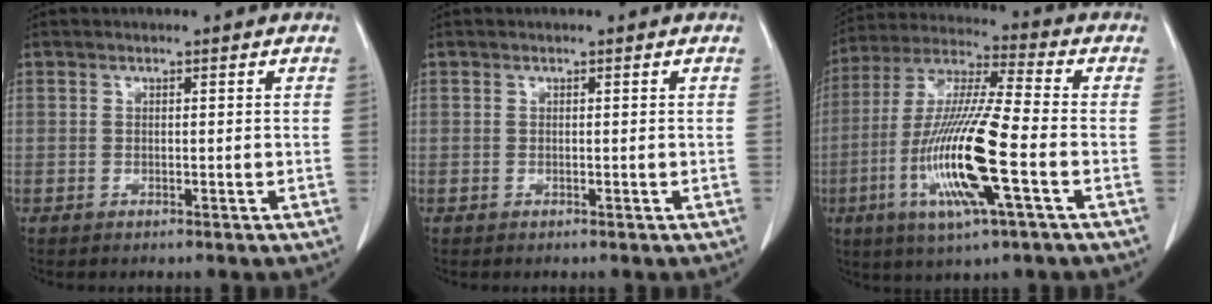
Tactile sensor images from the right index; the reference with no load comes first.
{"total": 0.0}
{"total": 17.4, "force": [-5.0, 1.3, 16.6], "torque": [-0.345, -0.017, -0.093]}